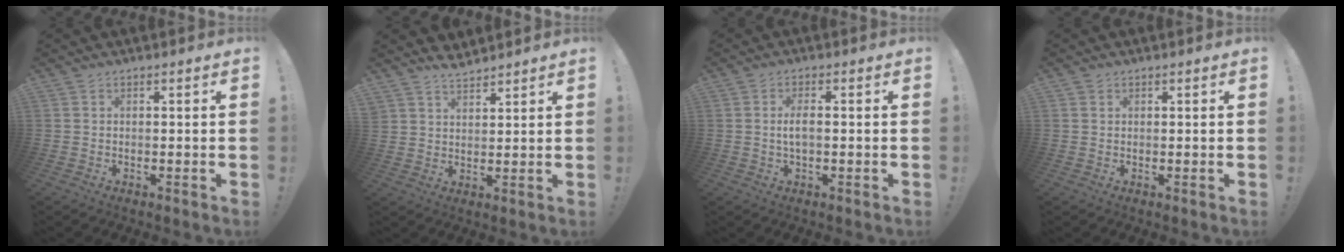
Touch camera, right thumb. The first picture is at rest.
{"total": 4.6, "force": [4.2, 1.7, 0.5], "torque": [-0.009, -0.026, 0.078]}
{"total": 3.6, "force": [-0.2, 1.2, 3.3], "torque": [-0.063, 0.001, -0.008]}
{"total": 0.8, "force": [0.4, 0.6, 0.1], "torque": [-0.003, 0.002, 0.007]}